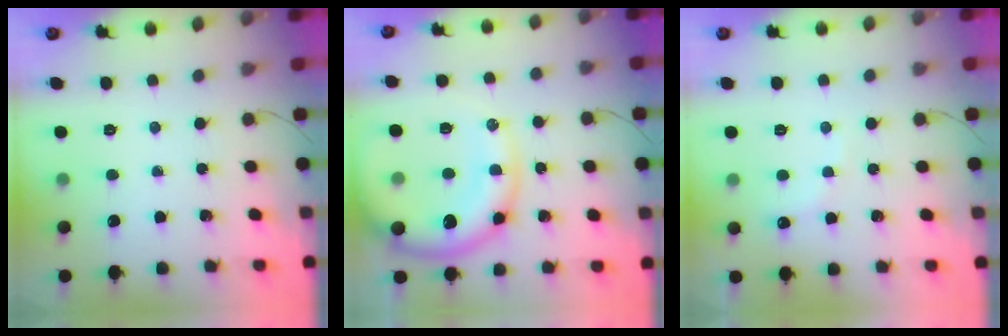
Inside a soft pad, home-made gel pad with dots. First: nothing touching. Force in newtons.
{"total": 16.7, "press": 16.3, "slide": 3.4}
{"total": 7.7, "press": 7.6, "slide": 1.3}